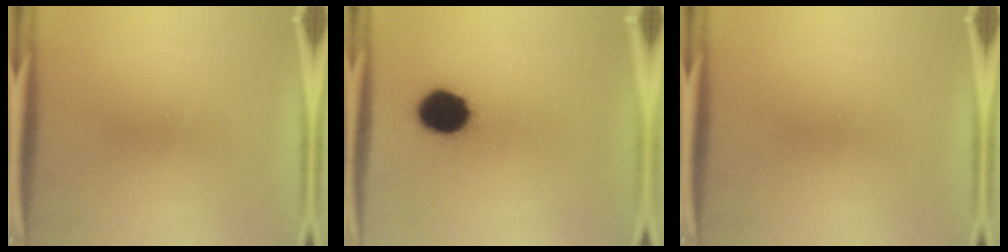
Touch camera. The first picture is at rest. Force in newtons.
{"total": 12.4}
{"total": 0.0}